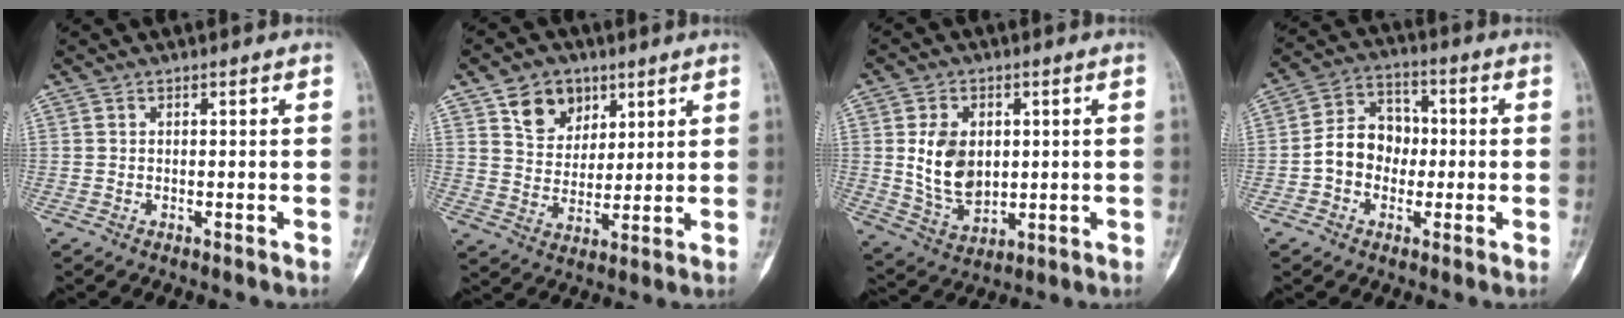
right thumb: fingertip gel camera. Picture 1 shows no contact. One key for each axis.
{"total": 9.2, "fx": 5.0, "fy": 6.8, "fz": 3.7, "tx": -0.029, "ty": -0.026, "tz": 0.090}
{"total": 10.9, "fx": 1.5, "fy": 7.7, "fz": 7.6, "tx": -0.113, "ty": -0.016, "tz": 0.043}
{"total": 9.5, "fx": -1.0, "fy": 7.8, "fz": 5.4, "tx": -0.063, "ty": 0.033, "tz": -0.031}